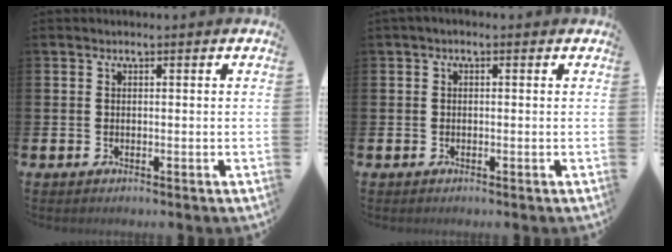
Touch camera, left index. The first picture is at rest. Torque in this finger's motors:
{"motor_torque": [1.09, -1.05, 0.36, 0.17]}